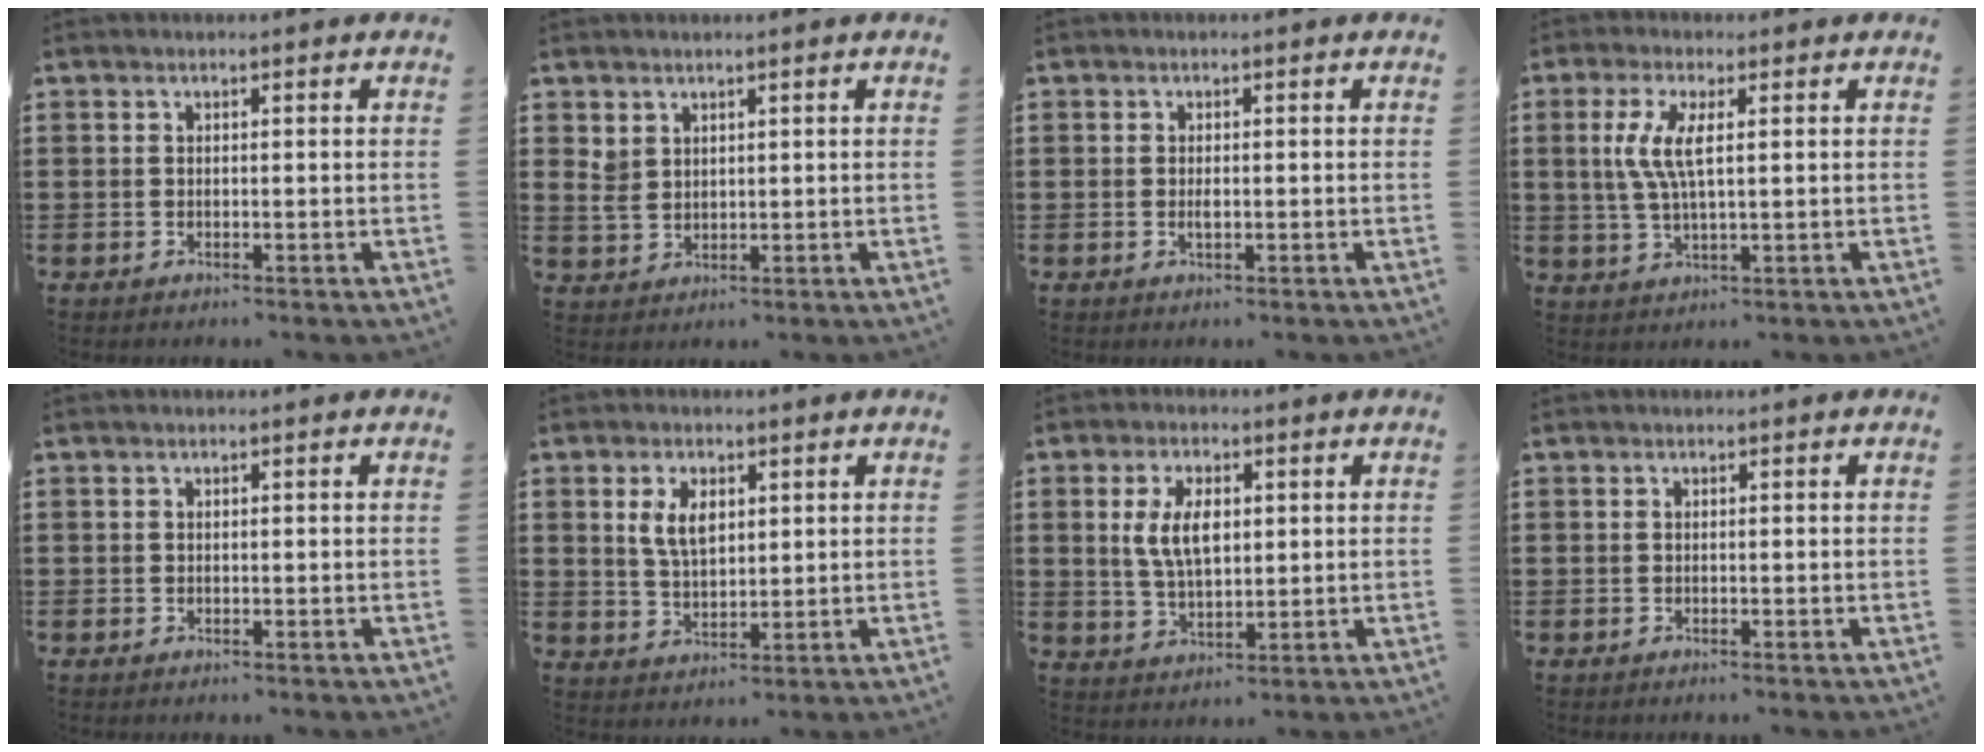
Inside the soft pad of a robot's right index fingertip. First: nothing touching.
{"total": 2.6, "force": [1.7, 1.8, 0.9], "torque": [-0.025, 0.006, 0.032]}
{"total": 1.2, "force": [-0.2, 0.5, 1.1], "torque": [-0.022, -0.001, -0.003]}
{"total": 5.8, "force": [1.3, 1.5, 5.5], "torque": [-0.132, -0.005, 0.014]}
{"total": 0.0}
{"total": 5.3, "force": [1.9, 2.9, 4.1], "torque": [-0.089, 0.011, 0.032]}
{"total": 6.7, "force": [1.3, 3.3, 5.7], "torque": [-0.117, 0.006, 0.018]}
{"total": 0.0}